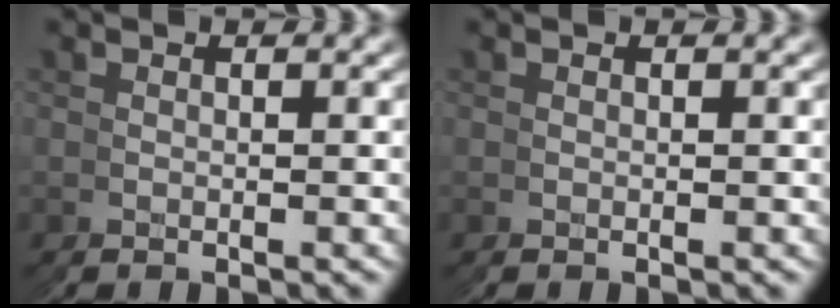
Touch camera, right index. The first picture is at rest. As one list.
[{"total": 0.0}]